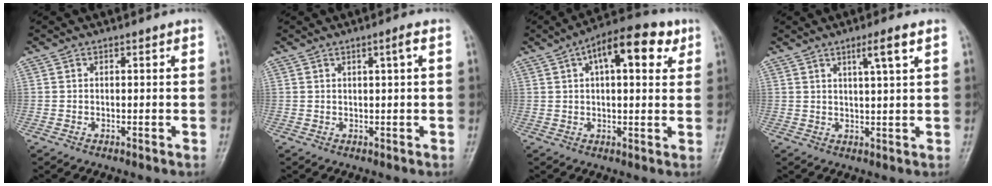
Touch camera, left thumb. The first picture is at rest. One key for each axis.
{"total": 1.9, "fx": 0.6, "fy": -0.2, "fz": 1.8, "tx": -0.035, "ty": 0.001, "tz": 0.013}
{"total": 12.5, "fx": 4.9, "fy": 5.8, "fz": 10.0, "tx": -0.109, "ty": 0.015, "tz": 0.061}
{"total": 4.1, "fx": 2.0, "fy": -0.3, "fz": 3.6, "tx": -0.065, "ty": -0.008, "tz": 0.037}